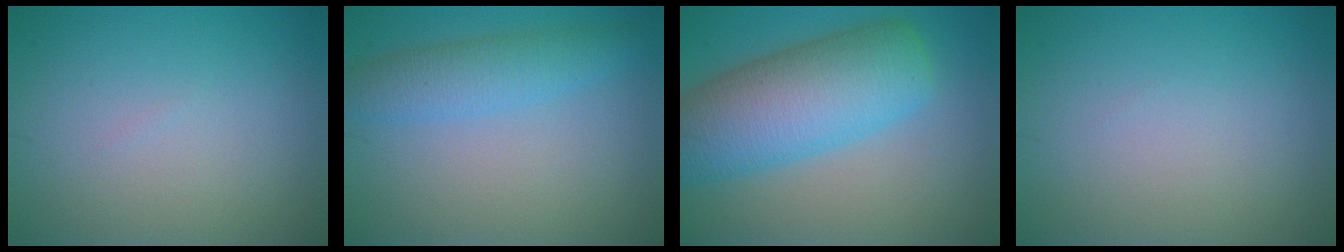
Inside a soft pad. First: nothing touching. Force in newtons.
{"total": 3.5, "press": 3.5, "slide": 0.0}
{"total": 10.0, "press": 10.0, "slide": 0.3}
{"total": 0.0}